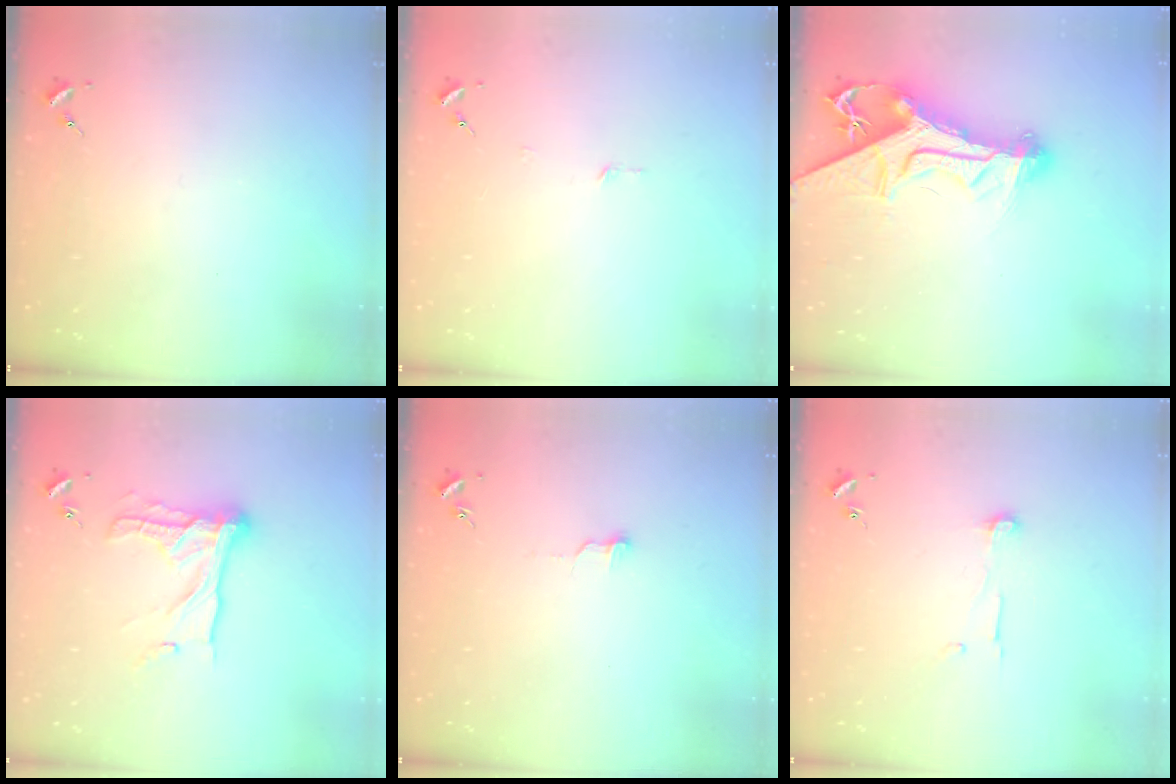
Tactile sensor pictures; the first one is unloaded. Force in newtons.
{"total": 2.7, "press": 2.7, "slide": 0.2}
{"total": 16.3, "press": 16.2, "slide": 1.5}
{"total": 16.7, "press": 16.7, "slide": 1.6}
{"total": 4.0, "press": 4.0, "slide": 0.3}
{"total": 7.3, "press": 7.3, "slide": 0.4}